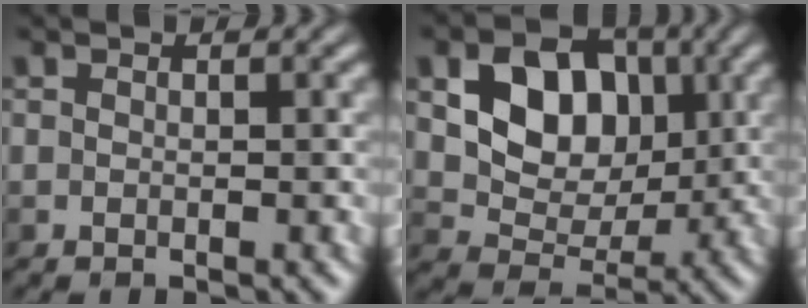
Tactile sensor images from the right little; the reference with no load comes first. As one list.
[{"total": 7.7, "force": [1.2, 5.8, 5.0], "torque": [-0.091, -0.003, 0.013]}]